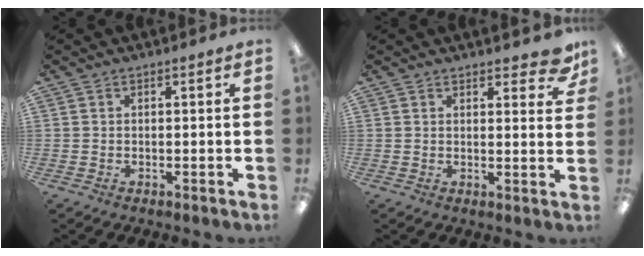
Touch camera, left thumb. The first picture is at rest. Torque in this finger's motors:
{"motor_torque": [-0.31, 0.30, -0.34, 0.06, 0.04]}